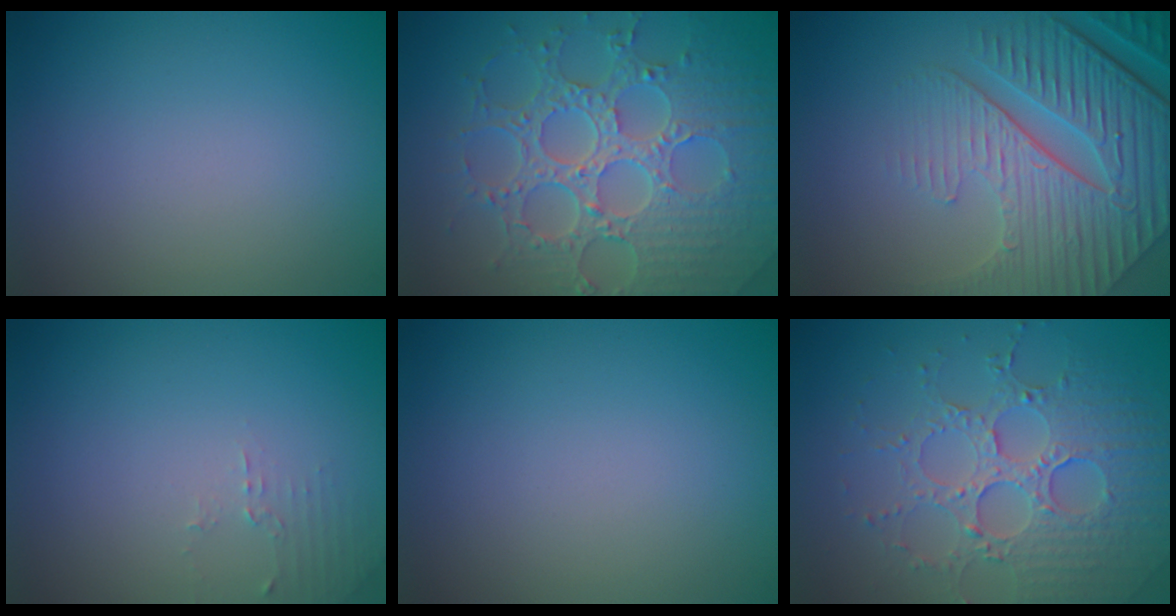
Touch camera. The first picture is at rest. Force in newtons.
{"total": 8.4, "press": 6.2, "slide": 5.6}
{"total": 8.9, "press": 6.2, "slide": 6.4}
{"total": 1.2, "press": 1.2, "slide": 0.4}
{"total": 0.0}
{"total": 5.1, "press": 4.6, "slide": 2.2}